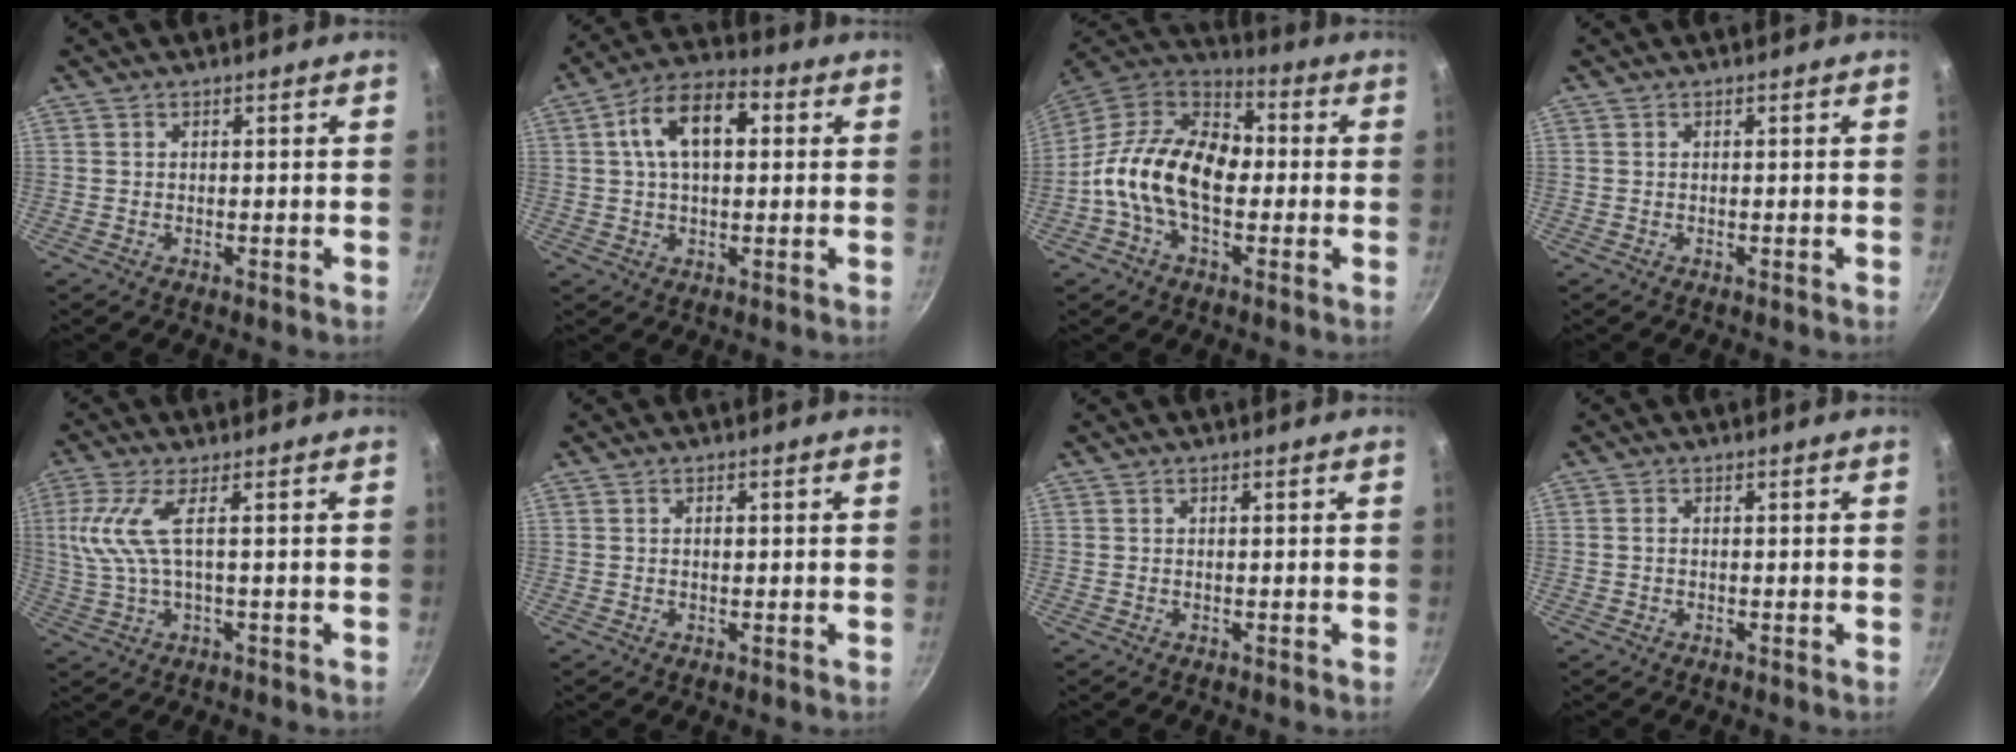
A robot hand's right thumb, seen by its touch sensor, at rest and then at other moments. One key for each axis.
{"total": 12.6, "fx": 2.7, "fy": 7.2, "fz": 10.0, "tx": -0.142, "ty": 0.025, "tz": 0.033}
{"total": 18.4, "fx": -1.5, "fy": 11.7, "fz": 14.0, "tx": -0.207, "ty": 0.035, "tz": -0.052}
{"total": 0.0}
{"total": 7.4, "fx": 0.8, "fy": 1.5, "fz": 7.2, "tx": -0.170, "ty": -0.002, "tz": 0.022}
{"total": 1.2, "fx": 0.2, "fy": 0.8, "fz": 1.0, "tx": -0.013, "ty": 0.003, "tz": 0.002}
{"total": 0.0}
{"total": 0.9, "fx": -0.1, "fy": 0.7, "fz": 0.6, "tx": -0.011, "ty": 0.004, "tz": -0.003}